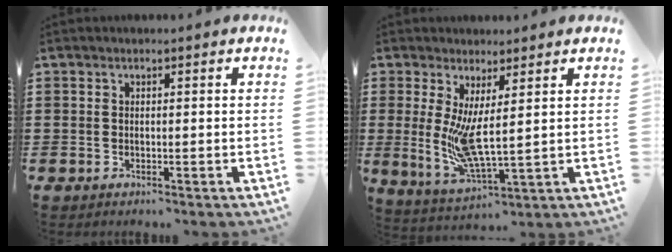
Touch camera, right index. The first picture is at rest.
{"total": 6.9, "force": [1.4, 1.4, 6.6], "torque": [-0.133, -0.026, 0.026]}